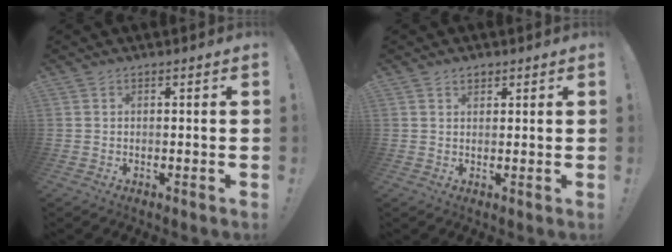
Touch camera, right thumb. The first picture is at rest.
{"total": 1.7, "force": [1.2, 1.1, 0.5], "torque": [0.002, -0.006, 0.020]}